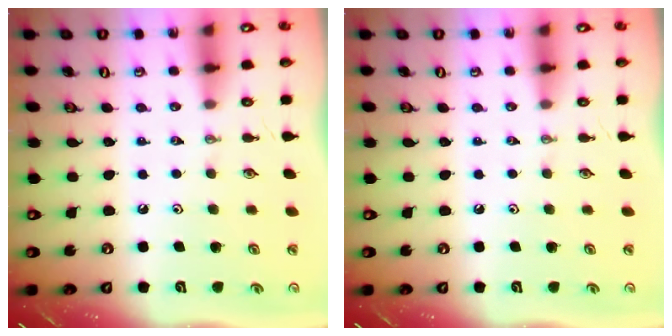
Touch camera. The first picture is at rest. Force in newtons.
{"total": 0.0}